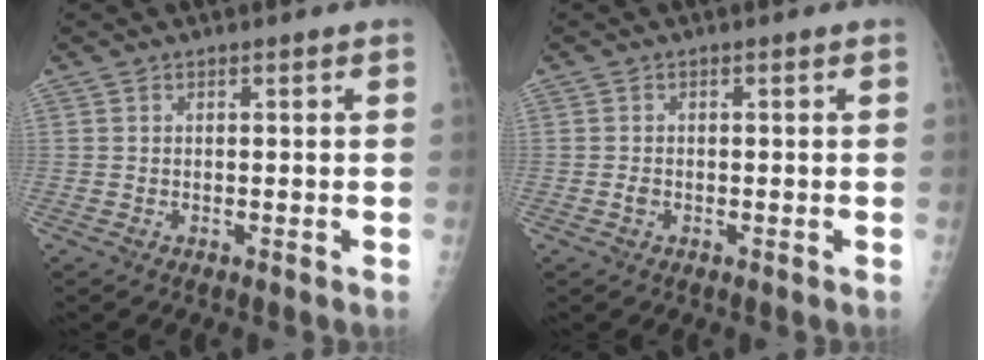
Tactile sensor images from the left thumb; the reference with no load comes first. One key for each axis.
{"total": 0.9, "fx": -0.5, "fy": 0.7, "fz": 0.4, "tx": -0.007, "ty": 0.001, "tz": -0.009}